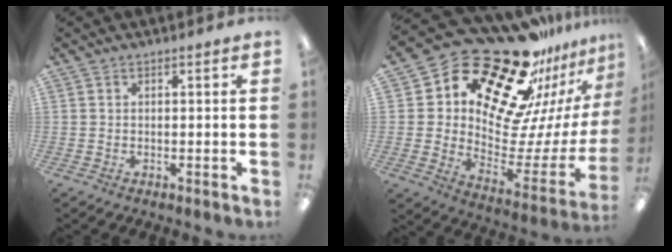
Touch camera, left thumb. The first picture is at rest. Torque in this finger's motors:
{"motor_torque": [1.25, 2.15, 1.40, -1.37, 0.10]}